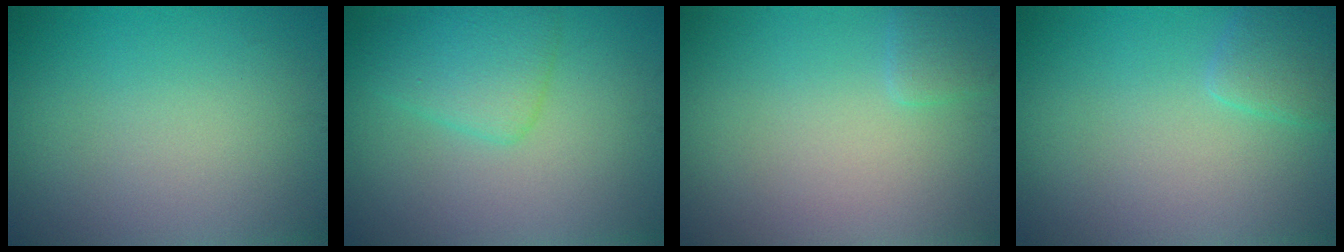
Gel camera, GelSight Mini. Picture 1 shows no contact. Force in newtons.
{"total": 3.2, "press": 3.2, "slide": 0.2}
{"total": 1.2, "press": 1.2, "slide": 0.2}
{"total": 2.0, "press": 2.0, "slide": 0.1}